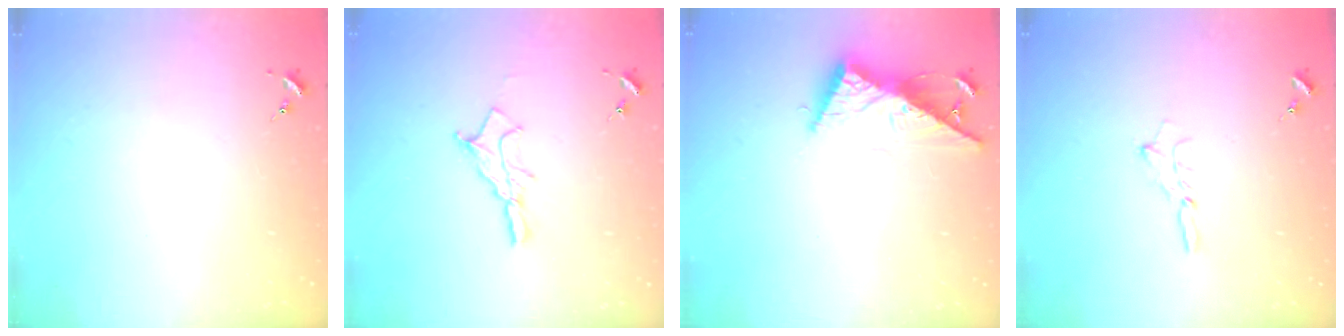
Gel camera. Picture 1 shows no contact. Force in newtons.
{"total": 10.4, "press": 10.3, "slide": 0.7}
{"total": 9.6, "press": 9.6, "slide": 0.2}
{"total": 2.9, "press": 2.9, "slide": 0.2}